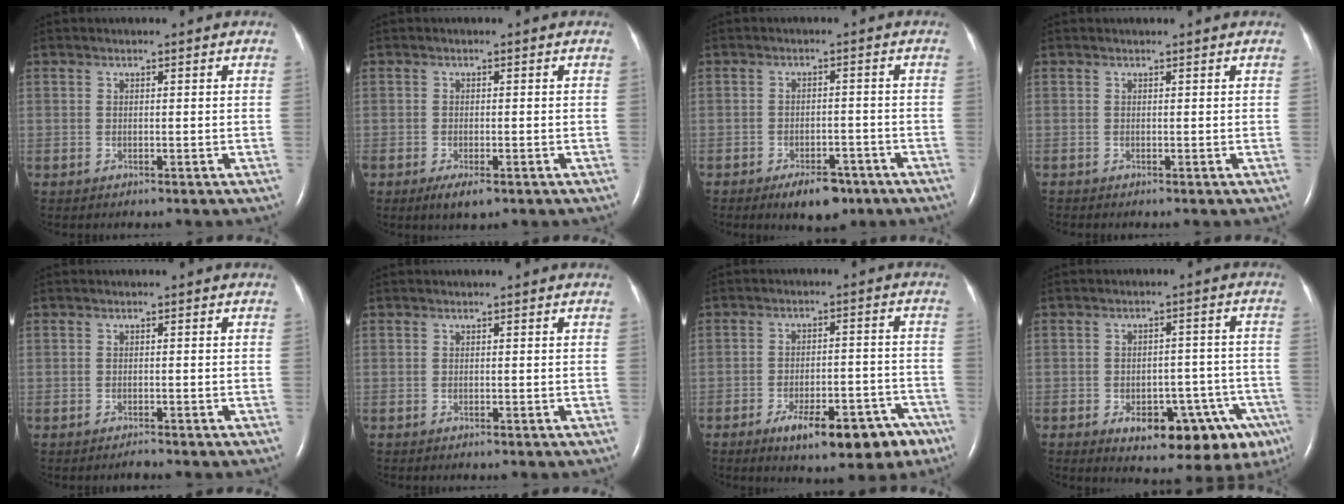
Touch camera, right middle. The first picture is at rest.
{"total": 3.0, "force": [-1.7, 0.9, 2.3], "torque": [-0.041, -0.004, -0.025]}
{"total": 5.7, "force": [-3.9, 2.6, 3.2], "torque": [-0.050, 0.001, -0.053]}
{"total": 0.6, "force": [0.6, 0.0, 0.2], "torque": [-0.013, 0.011, 0.002]}
{"total": 0.7, "force": [-0.6, -0.1, 0.2], "torque": [-0.005, -0.002, -0.009]}
{"total": 0.0}
{"total": 12.1, "force": [-7.8, 4.3, 8.1], "torque": [-0.104, 0.013, -0.106]}
{"total": 13.5, "force": [-7.4, 5.6, 9.8], "torque": [-0.082, 0.026, -0.086]}